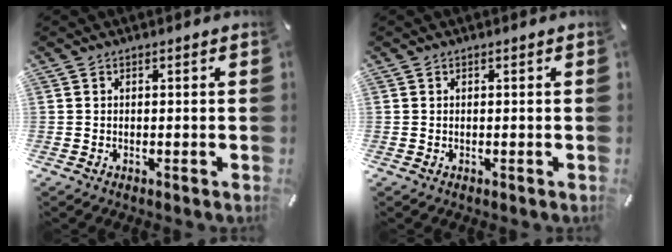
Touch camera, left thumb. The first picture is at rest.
{"total": 0.0}